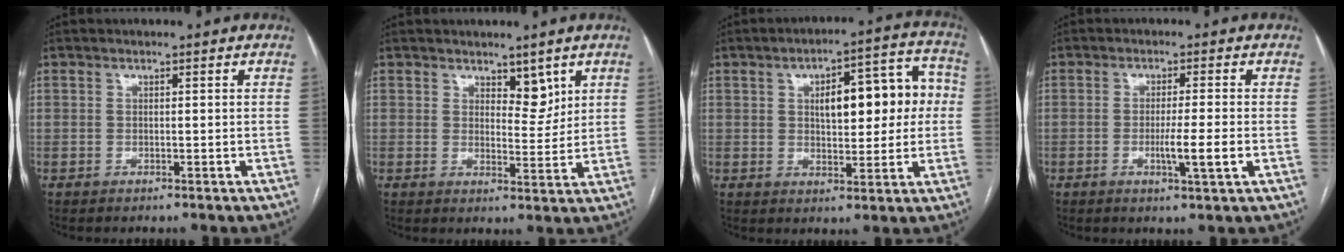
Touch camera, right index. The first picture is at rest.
{"total": 4.0, "force": [2.6, 1.9, 2.3], "torque": [-0.027, -0.008, 0.042]}
{"total": 12.3, "force": [1.6, 4.9, 11.2], "torque": [-0.144, 0.041, 0.028]}
{"total": 4.9, "force": [-1.3, -0.4, 4.7], "torque": [-0.082, -0.011, -0.021]}